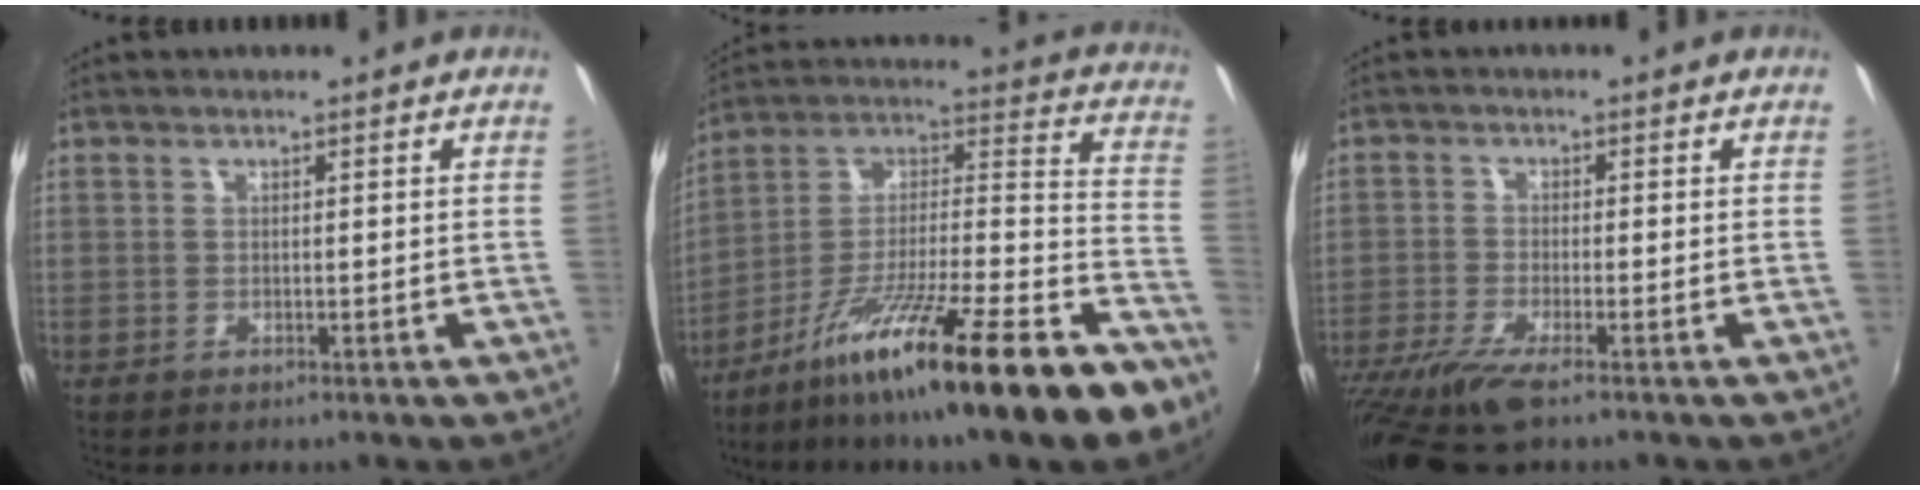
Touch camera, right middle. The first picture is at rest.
{"total": 24.6, "force": [-15.7, 1.5, 18.9], "torque": [-0.259, -0.016, -0.260]}
{"total": 10.7, "force": [-7.6, 1.5, 7.3], "torque": [-0.170, -0.046, -0.139]}